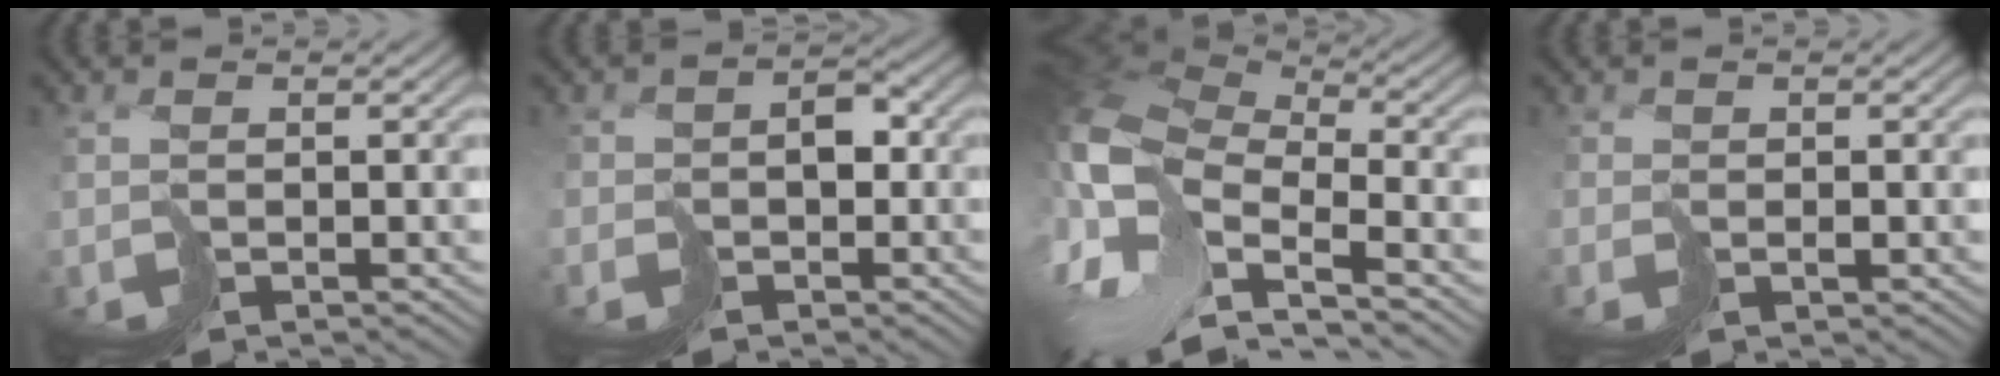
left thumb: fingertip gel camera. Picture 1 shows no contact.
{"total": 3.2, "force": [-1.0, 2.9, 0.9], "torque": [-0.001, 0.001, -0.022]}
{"total": 12.5, "force": [-3.9, 6.6, 9.9], "torque": [-0.272, -0.013, -0.062]}
{"total": 0.8, "force": [0.2, 0.0, -0.7], "torque": [0.022, 0.003, 0.007]}